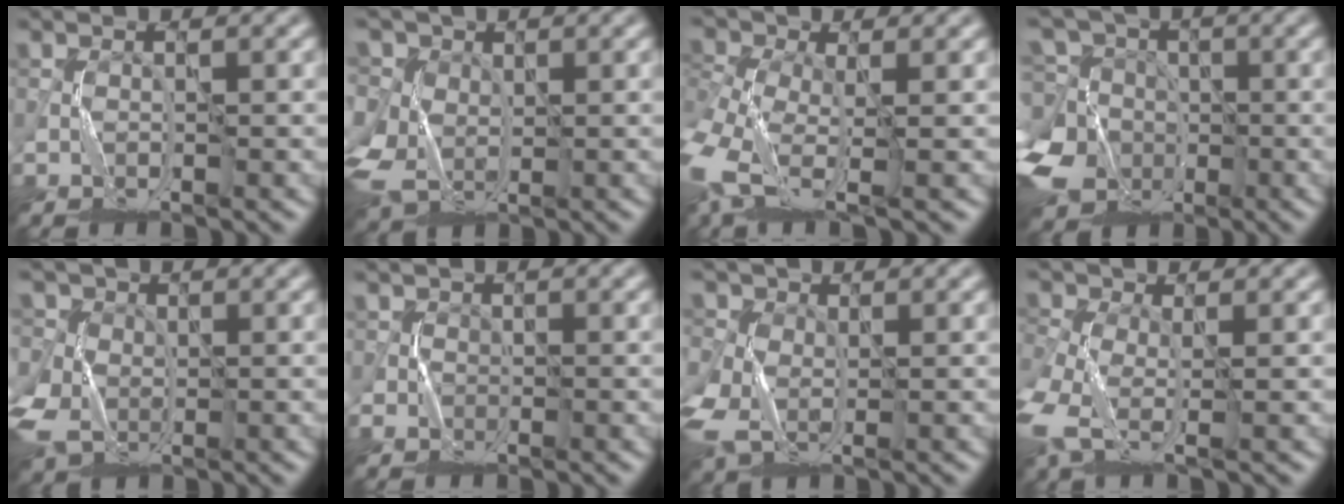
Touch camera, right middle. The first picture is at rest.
{"total": 6.0, "force": [0.4, 5.3, 2.9], "torque": [-0.101, -0.006, 0.017]}
{"total": 6.4, "force": [-2.2, 3.6, 4.8], "torque": [-0.112, -0.015, -0.052]}
{"total": 10.6, "force": [-4.0, 8.7, 4.6], "torque": [-0.112, -0.019, -0.075]}
{"total": 5.5, "force": [-0.2, 4.8, 2.6], "torque": [-0.084, -0.012, 0.003]}
{"total": 1.0, "force": [-0.1, 0.8, -0.7], "torque": [0.017, -0.003, -0.001]}
{"total": 5.6, "force": [-0.8, 4.6, 3.2], "torque": [-0.098, -0.023, -0.014]}
{"total": 5.2, "force": [-1.3, 3.4, 3.8], "torque": [-0.104, -0.023, -0.032]}